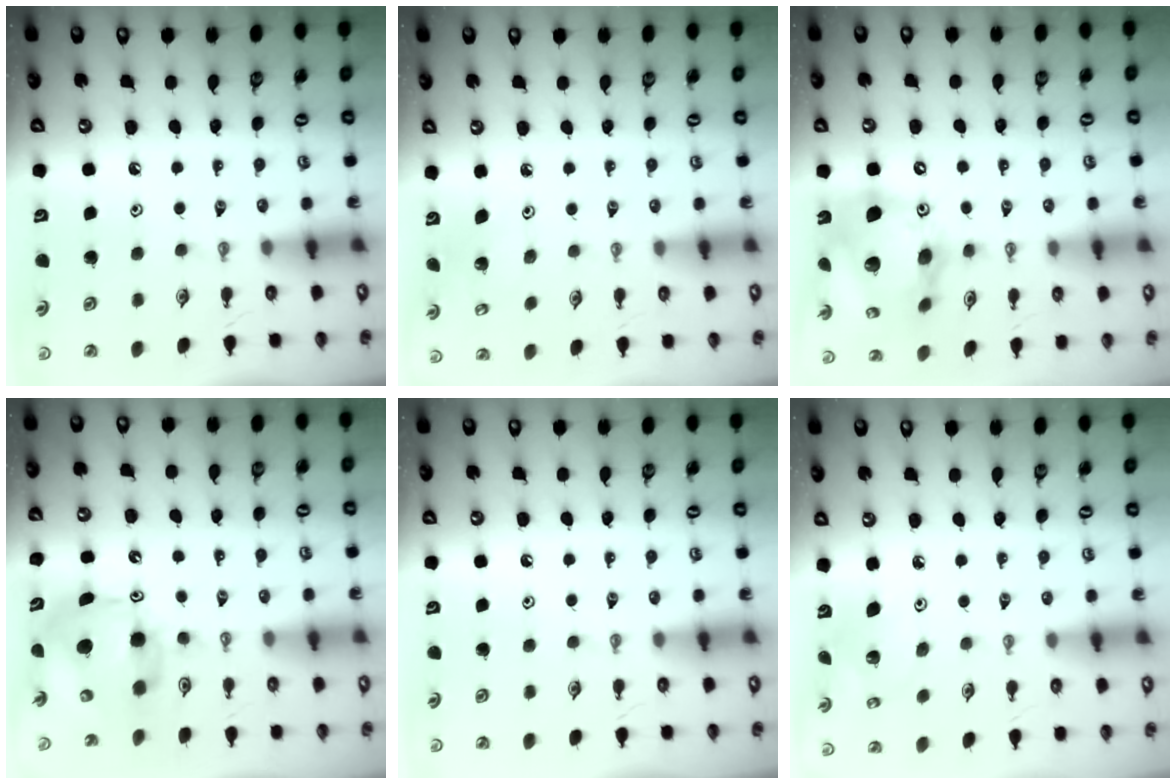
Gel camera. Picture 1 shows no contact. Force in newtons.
{"total": 4.2, "press": 4.2, "slide": 0.4}
{"total": 21.8, "press": 21.5, "slide": 3.9}
{"total": 8.4, "press": 8.3, "slide": 0.2}
{"total": 0.0}
{"total": 4.2, "press": 4.2, "slide": 0.3}